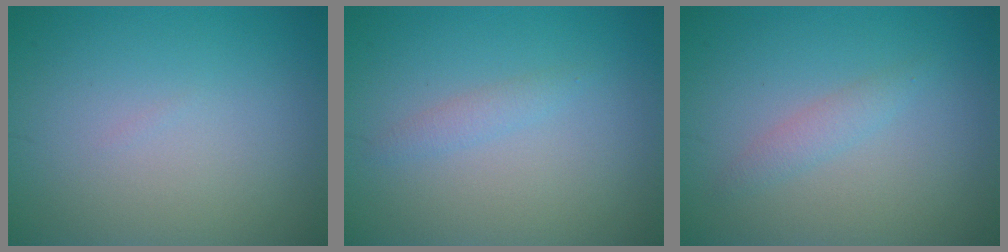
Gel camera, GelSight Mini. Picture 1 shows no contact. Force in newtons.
{"total": 1.1, "press": 1.1, "slide": 0.1}
{"total": 1.3, "press": 1.3, "slide": 0.0}